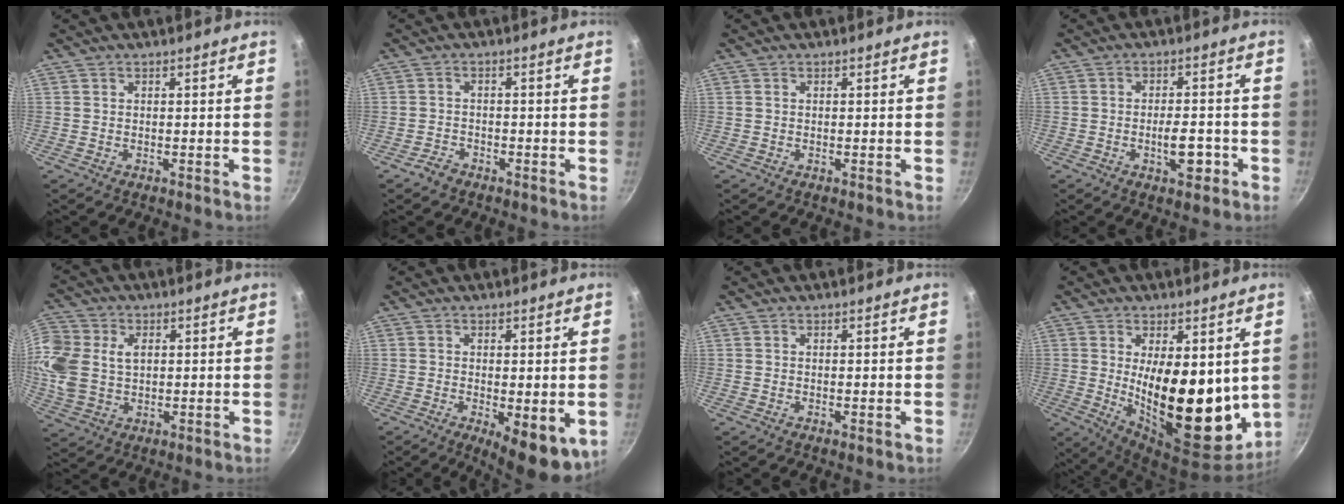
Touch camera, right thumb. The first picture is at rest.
{"total": 2.4, "force": [-2.0, 1.3, 0.6], "torque": [-0.008, 0.021, -0.033]}
{"total": 0.0}
{"total": 5.8, "force": [-2.3, 2.7, 4.6], "torque": [-0.049, 0.013, -0.034]}
{"total": 13.0, "force": [2.1, 9.8, 8.3], "torque": [-0.189, 0.003, 0.037]}
{"total": 8.7, "force": [-1.9, 3.2, 7.9], "torque": [-0.089, -0.011, -0.015]}
{"total": 0.0}
{"total": 19.2, "force": [1.5, 9.0, 16.8], "torque": [-0.225, -0.046, 0.038]}